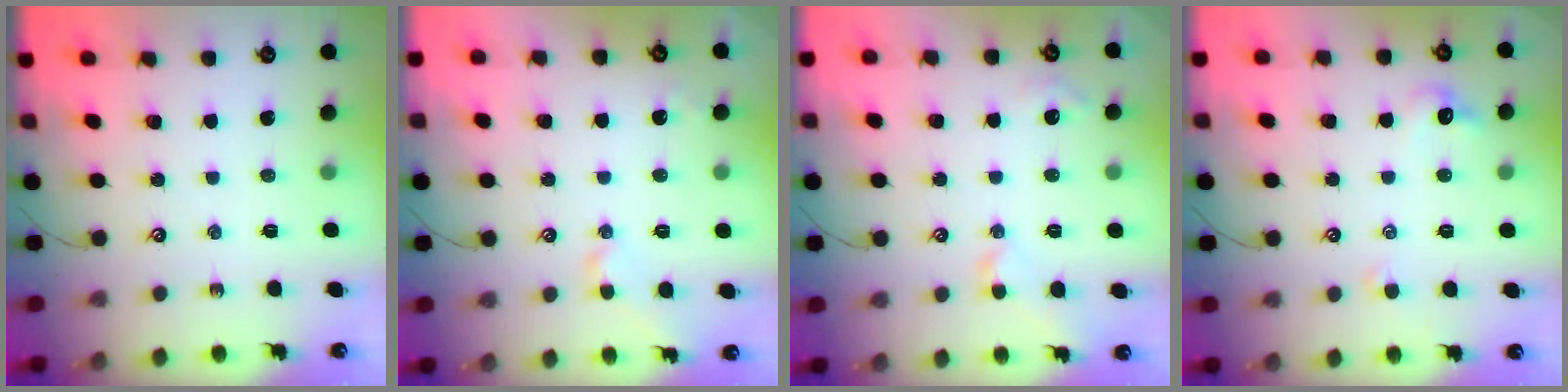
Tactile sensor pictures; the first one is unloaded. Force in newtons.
{"total": 1.2, "press": 0.9, "slide": 0.7}
{"total": 1.2, "press": 1.2, "slide": 0.2}
{"total": 2.3, "press": 2.2, "slide": 0.7}